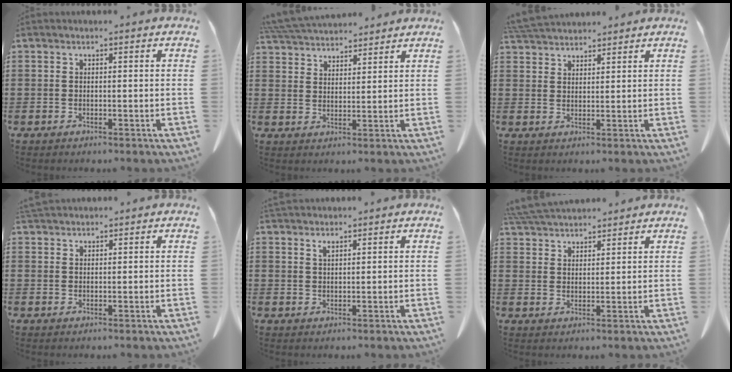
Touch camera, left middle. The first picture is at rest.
{"total": 5.7, "force": [5.5, 1.0, 1.1], "torque": [-0.039, -0.017, 0.103]}
{"total": 4.2, "force": [4.1, 0.6, 0.9], "torque": [-0.029, -0.007, 0.079]}
{"total": 1.9, "force": [1.9, 0.4, 0.3], "torque": [-0.011, 0.004, 0.037]}
{"total": 1.6, "force": [1.4, 0.3, 0.7], "torque": [-0.018, 0.000, 0.027]}
{"total": 5.3, "force": [5.1, 0.8, 1.1], "torque": [-0.038, -0.012, 0.097]}